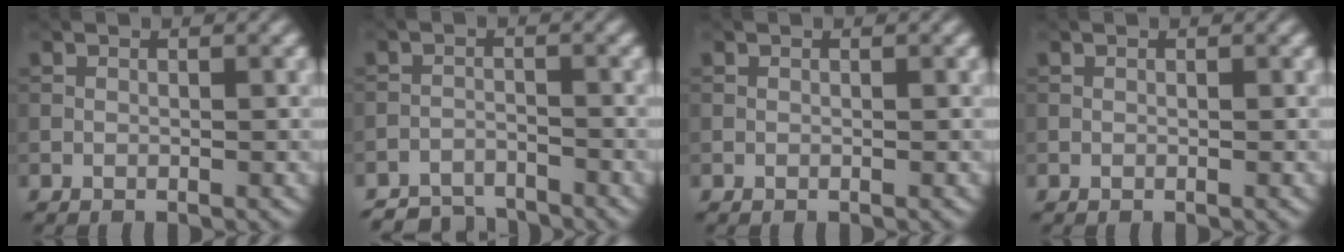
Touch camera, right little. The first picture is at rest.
{"total": 4.2, "force": [-4.1, 0.8, 0.5], "torque": [-0.005, -0.005, -0.076]}
{"total": 0.0}
{"total": 0.0}